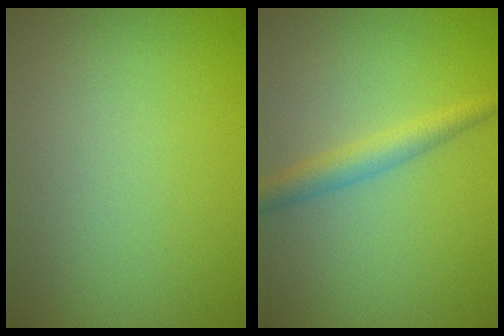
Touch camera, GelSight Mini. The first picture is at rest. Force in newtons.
{"total": 2.6, "press": 2.6, "slide": 0.2}